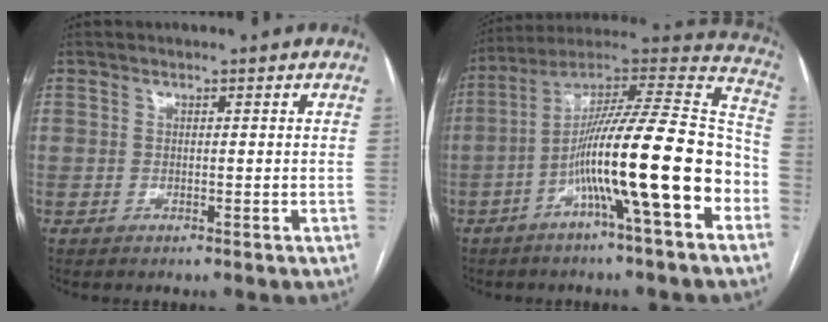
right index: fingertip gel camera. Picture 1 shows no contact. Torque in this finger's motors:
{"motor_torque": [1.42, -0.72, 1.05, 0.21]}